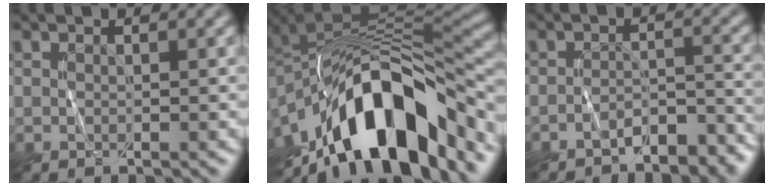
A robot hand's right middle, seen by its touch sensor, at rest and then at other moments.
{"total": 13.7, "force": [-8.0, 5.6, 9.6], "torque": [-0.137, 0.015, -0.145]}
{"total": 3.3, "force": [-3.0, 0.8, 0.9], "torque": [-0.010, 0.008, -0.046]}